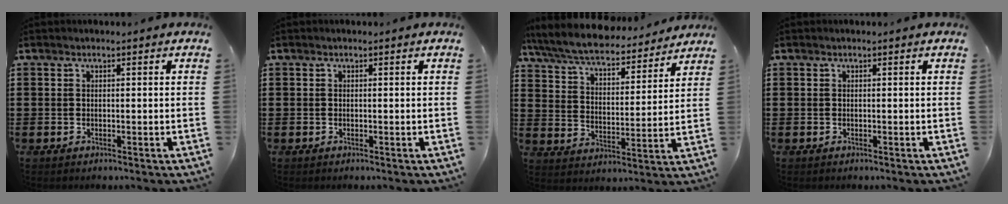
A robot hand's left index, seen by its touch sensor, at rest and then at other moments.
{"total": 0.0}
{"total": 7.3, "force": [6.8, 0.8, 2.6], "torque": [-0.080, -0.042, 0.118]}
{"total": 0.0}